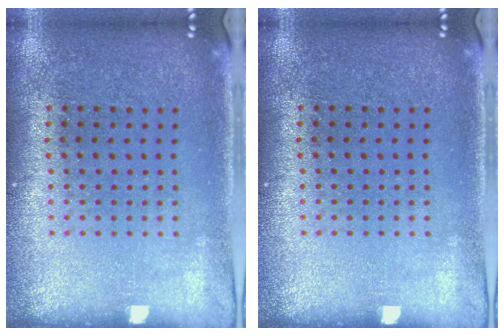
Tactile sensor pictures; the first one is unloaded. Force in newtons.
{"total": 0.0}